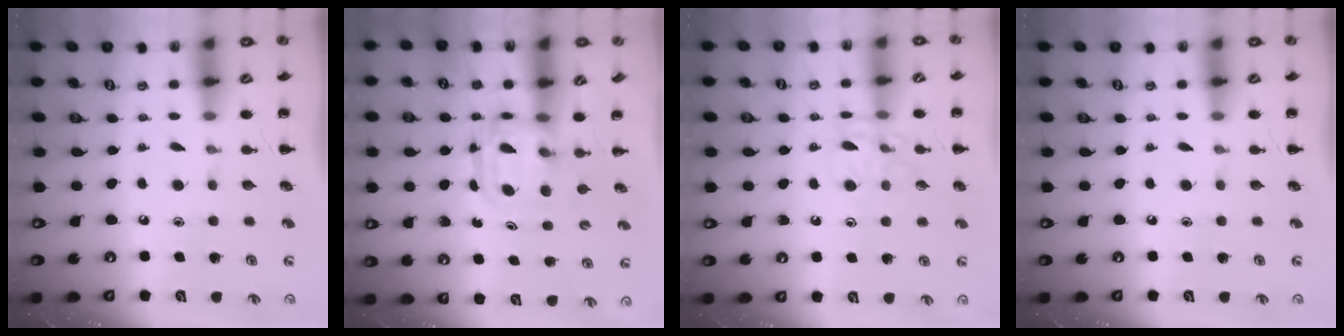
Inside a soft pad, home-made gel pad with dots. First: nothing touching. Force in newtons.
{"total": 3.1, "press": 3.1, "slide": 0.2}
{"total": 9.4, "press": 9.4, "slide": 0.8}
{"total": 0.0}